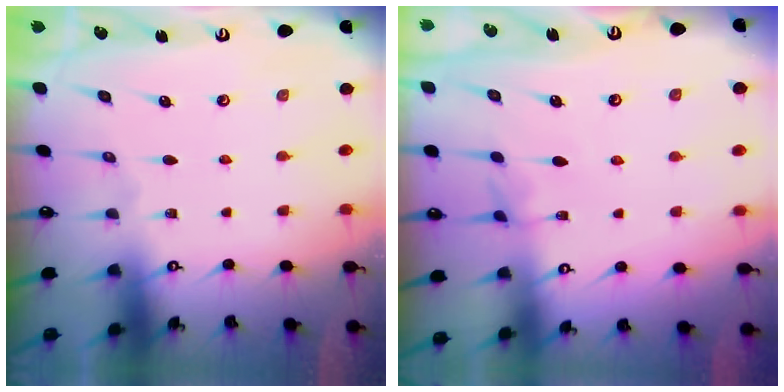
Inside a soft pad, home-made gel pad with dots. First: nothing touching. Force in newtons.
{"total": 1.1, "press": 0.9, "slide": 0.5}